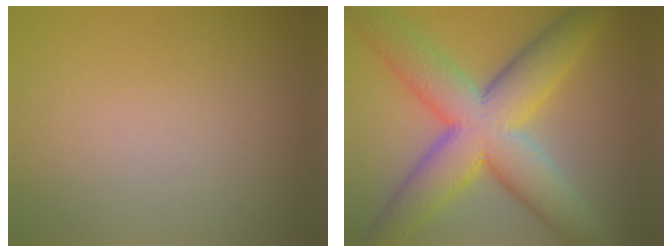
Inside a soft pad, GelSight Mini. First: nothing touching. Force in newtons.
{"total": 12.2, "press": 12.2, "slide": 0.2}